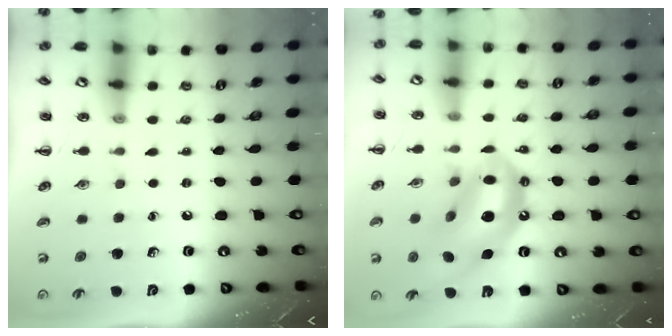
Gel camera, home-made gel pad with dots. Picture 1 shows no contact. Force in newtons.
{"total": 15.6, "press": 15.1, "slide": 3.9}